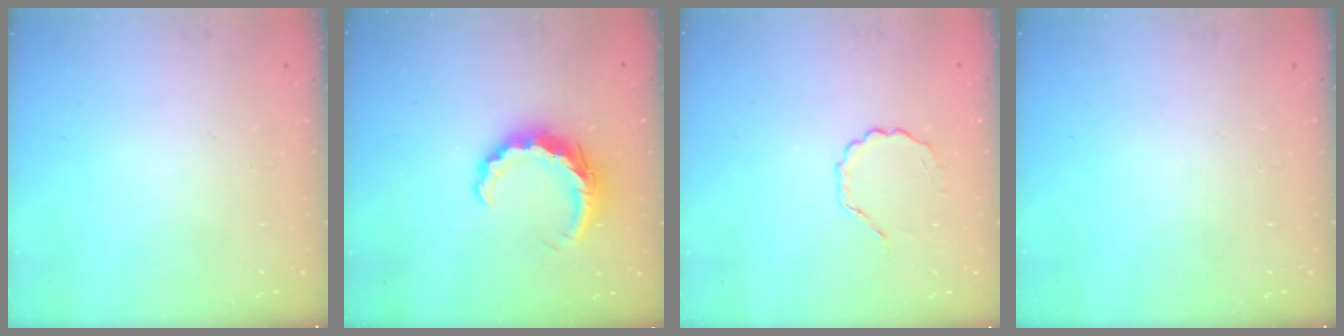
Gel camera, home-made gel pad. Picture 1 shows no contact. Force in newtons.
{"total": 8.0, "press": 7.9, "slide": 1.1}
{"total": 2.5, "press": 2.3, "slide": 0.9}
{"total": 0.0}